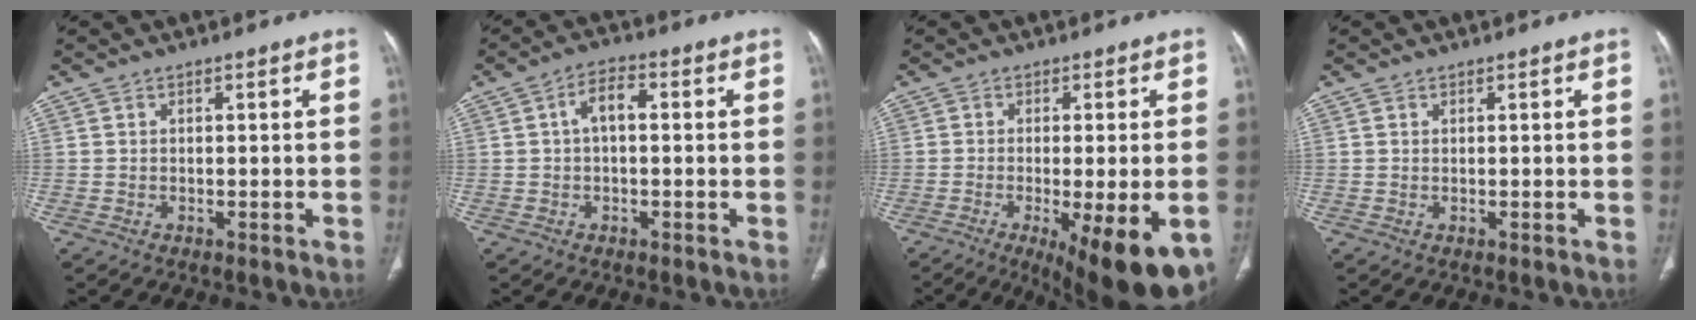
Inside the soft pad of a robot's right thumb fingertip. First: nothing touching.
{"total": 4.7, "force": [0.4, 2.4, 4.0], "torque": [-0.069, 0.017, 0.002]}
{"total": 16.4, "force": [-7.3, 4.6, 14.0], "torque": [-0.156, -0.017, -0.096]}
{"total": 0.0}